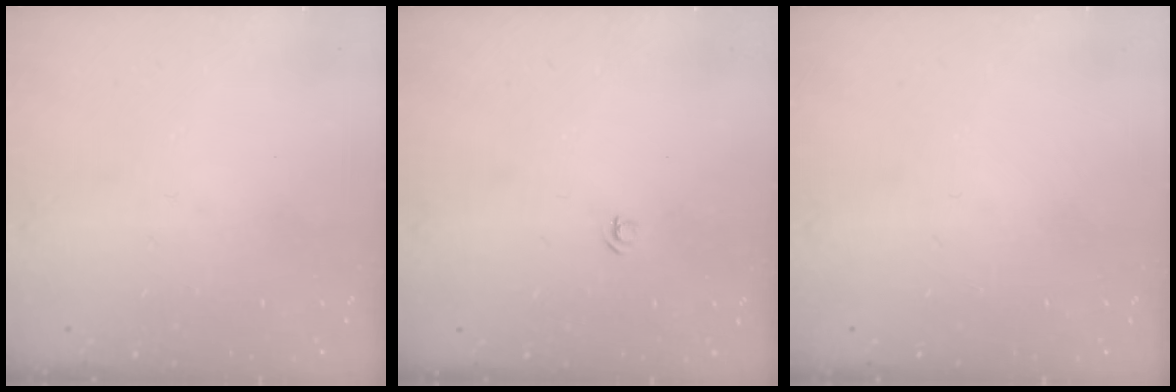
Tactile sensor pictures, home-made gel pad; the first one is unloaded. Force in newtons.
{"total": 3.2, "press": 3.2, "slide": 0.3}
{"total": 0.0}